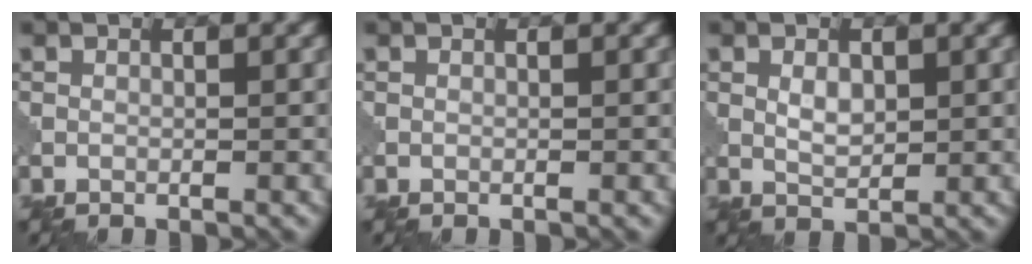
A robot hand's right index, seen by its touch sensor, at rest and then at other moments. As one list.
[{"total": 0.0}, {"total": 2.0, "force": [0.5, 1.1, 1.5], "torque": [-0.031, 0.000, 0.010]}]